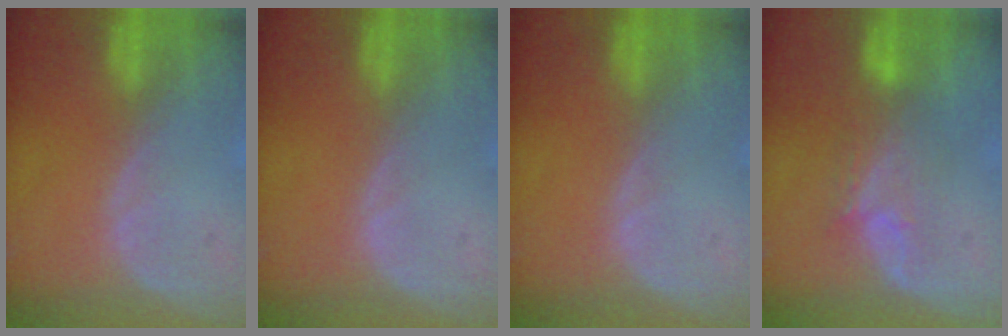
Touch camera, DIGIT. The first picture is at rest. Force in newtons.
{"total": 0.0}
{"total": 0.0}
{"total": 5.2, "press": 5.0, "slide": 1.4}